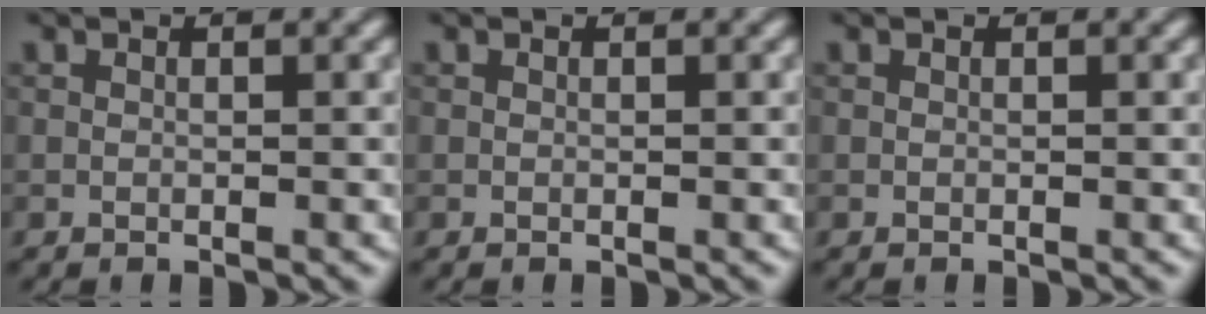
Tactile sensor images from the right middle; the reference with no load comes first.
{"total": 0.0}
{"total": 0.0}